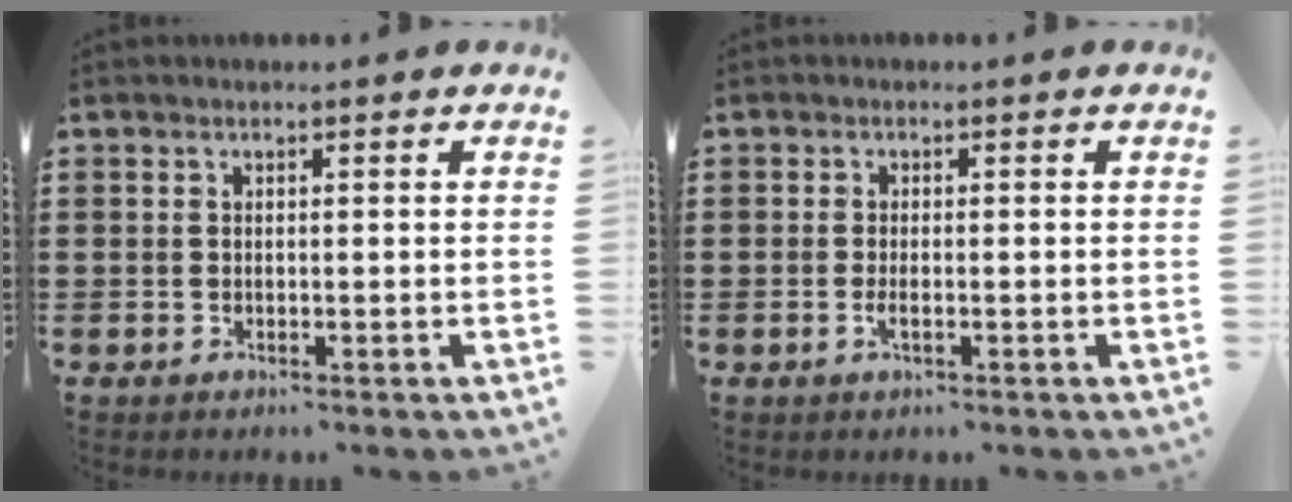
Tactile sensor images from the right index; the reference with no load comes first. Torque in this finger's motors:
{"motor_torque": [0.80, 1.34, 0.01, 0.02]}